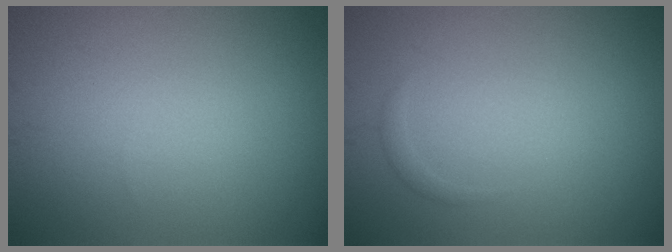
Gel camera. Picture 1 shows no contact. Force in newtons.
{"total": 0.6, "press": 0.6, "slide": 0.0}